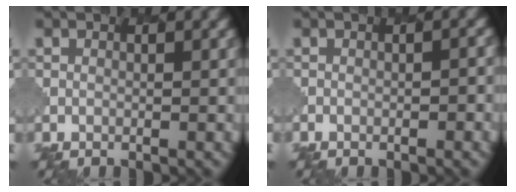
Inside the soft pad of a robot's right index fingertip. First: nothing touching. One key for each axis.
{"total": 1.5, "fx": -0.9, "fy": 0.5, "fz": 1.1, "tx": -0.010, "ty": 0.004, "tz": -0.007}